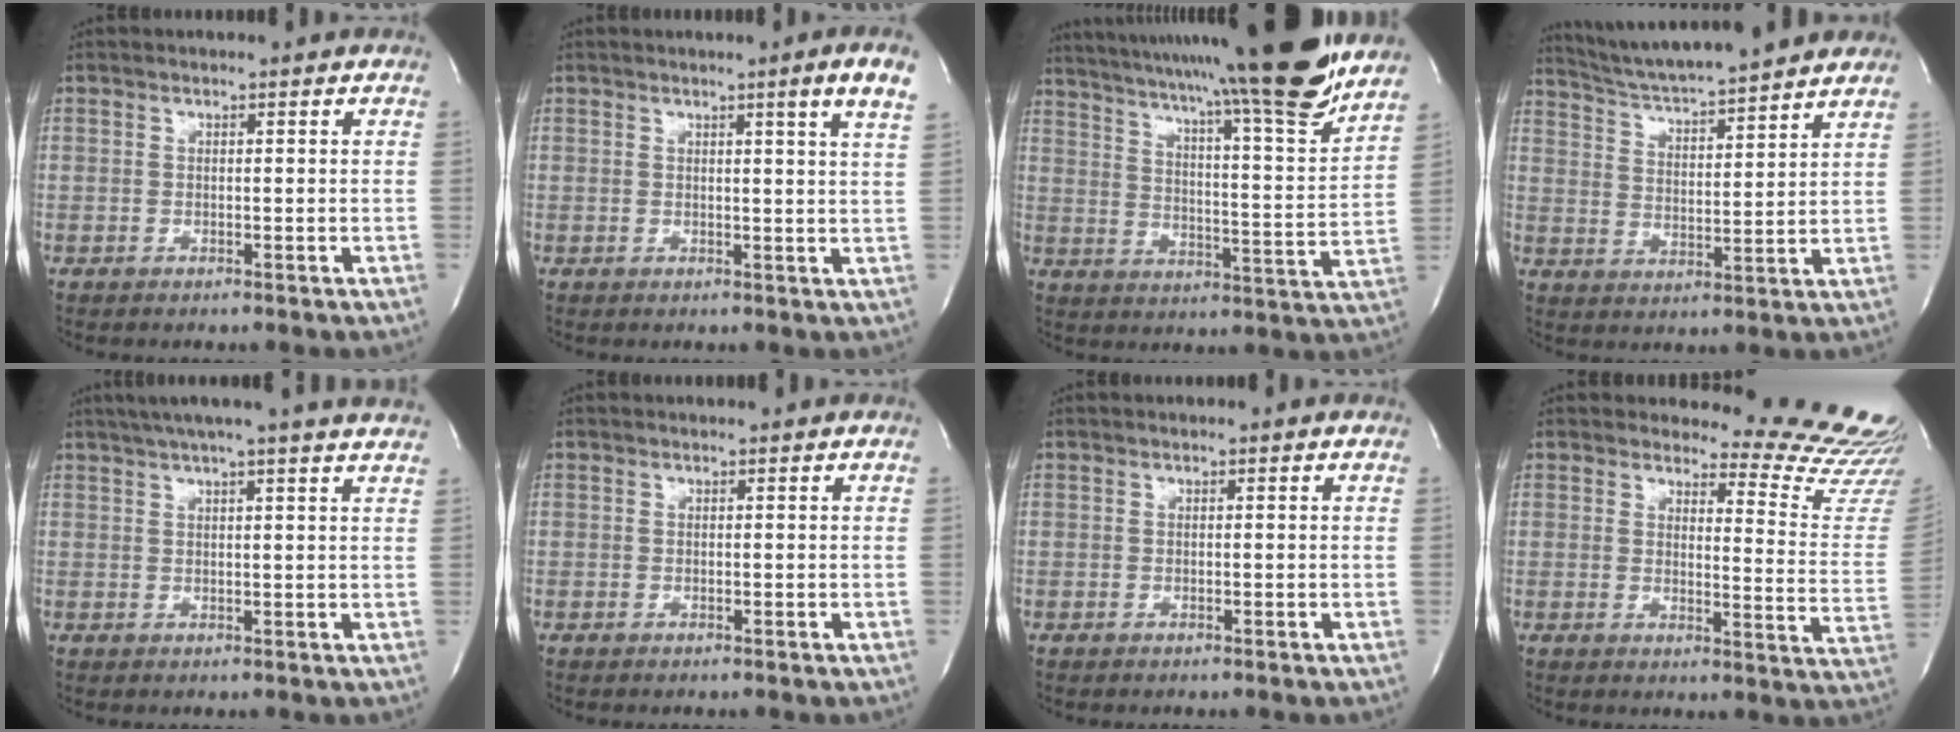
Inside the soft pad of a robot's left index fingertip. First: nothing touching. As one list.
[{"total": 4.6, "force": [2.8, -1.3, 3.4], "torque": [-0.051, -0.018, 0.026]}, {"total": 23.6, "force": [20.2, -0.8, 12.2], "torque": [-0.201, -0.038, 0.285]}, {"total": 16.0, "force": [14.6, 0.8, 6.6], "torque": [-0.115, 0.017, 0.223]}, {"total": 13.9, "force": [12.1, -0.9, 6.9], "torque": [-0.118, 0.013, 0.147]}, {"total": 0.0}, {"total": 0.0}, {"total": 15.3, "force": [15.2, 0.4, 1.7], "torque": [-0.001, -0.159, 0.143]}]